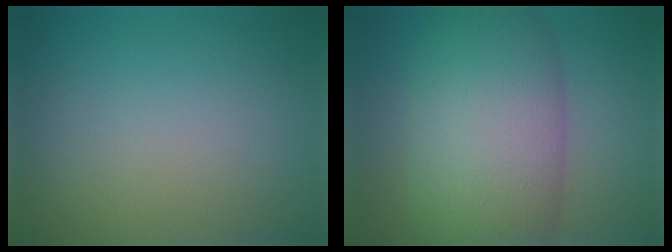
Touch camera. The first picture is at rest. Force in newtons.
{"total": 11.3, "press": 11.3, "slide": 0.3}